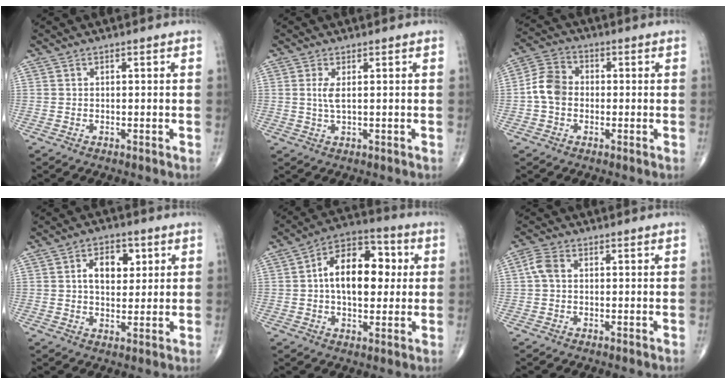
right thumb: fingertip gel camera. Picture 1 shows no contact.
{"total": 2.7, "force": [0.6, 0.7, 2.6], "torque": [-0.064, -0.003, 0.017]}
{"total": 6.8, "force": [-0.8, 5.3, 4.2], "torque": [-0.074, 0.023, -0.027]}
{"total": 7.5, "force": [2.0, 4.8, 5.4], "torque": [-0.058, -0.003, 0.030]}
{"total": 15.0, "force": [1.7, 8.9, 12.0], "torque": [-0.163, 0.025, 0.018]}
{"total": 3.2, "force": [0.2, 2.1, 2.4], "torque": [-0.056, 0.009, 0.000]}